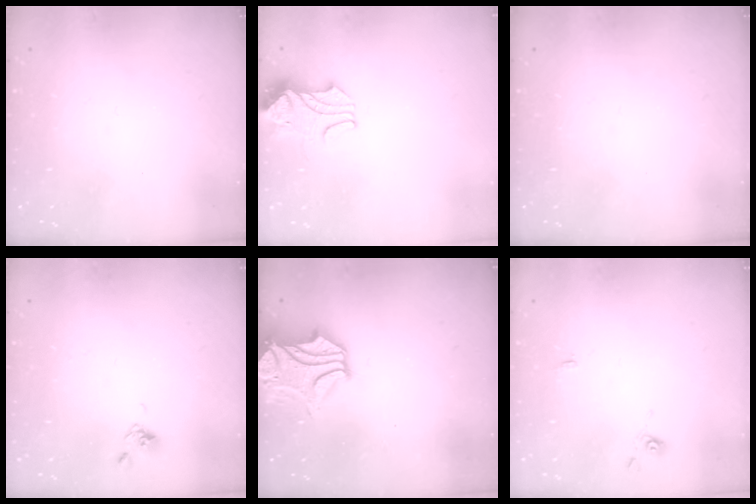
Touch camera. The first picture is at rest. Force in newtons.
{"total": 2.1, "press": 1.9, "slide": 0.9}
{"total": 0.0}
{"total": 6.5, "press": 6.5, "slide": 0.2}
{"total": 2.0, "press": 1.6, "slide": 1.1}
{"total": 0.7, "press": 0.5, "slide": 0.4}